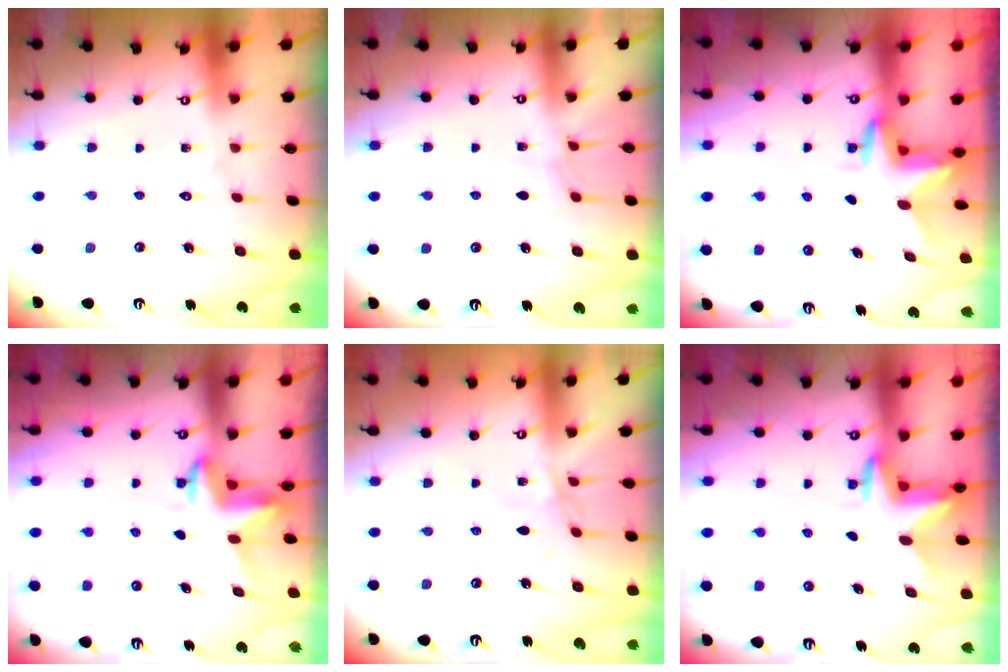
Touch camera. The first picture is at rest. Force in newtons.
{"total": 3.7, "press": 3.6, "slide": 0.6}
{"total": 3.0, "press": 3.0, "slide": 0.2}
{"total": 3.9, "press": 3.9, "slide": 0.4}
{"total": 2.0, "press": 2.0, "slide": 0.4}
{"total": 2.7, "press": 2.7, "slide": 0.2}